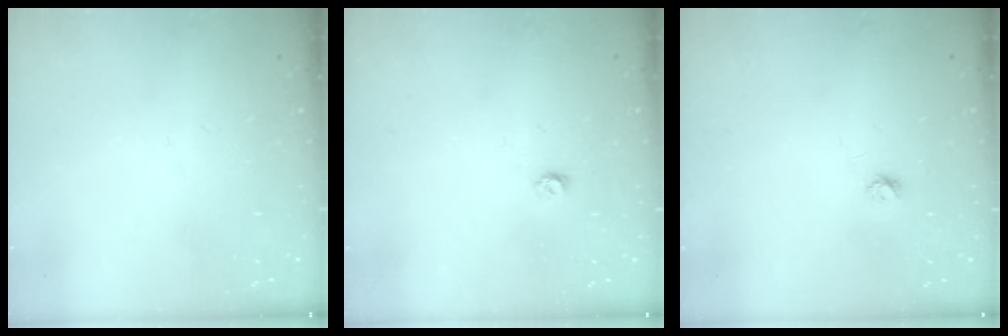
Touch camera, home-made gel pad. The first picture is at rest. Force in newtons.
{"total": 3.2, "press": 3.2, "slide": 0.3}
{"total": 3.4, "press": 3.4, "slide": 0.3}